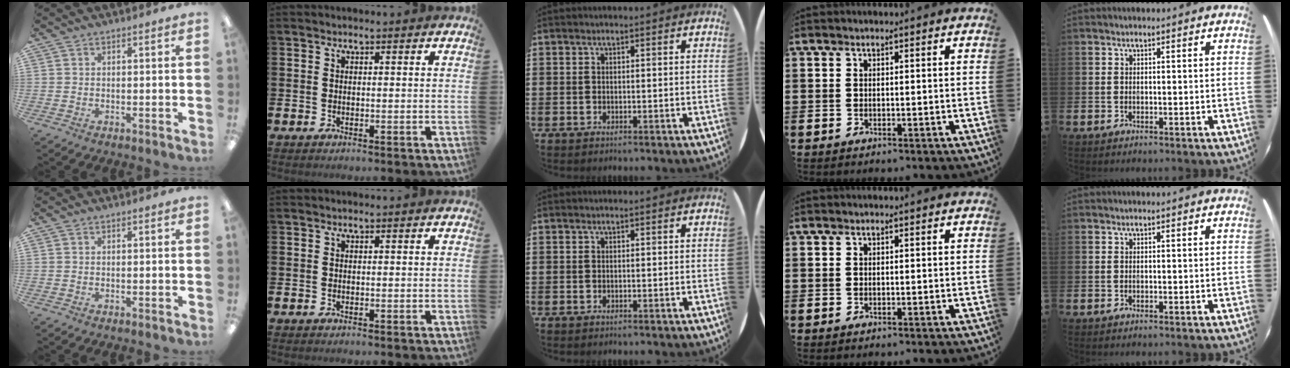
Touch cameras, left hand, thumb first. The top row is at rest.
{}